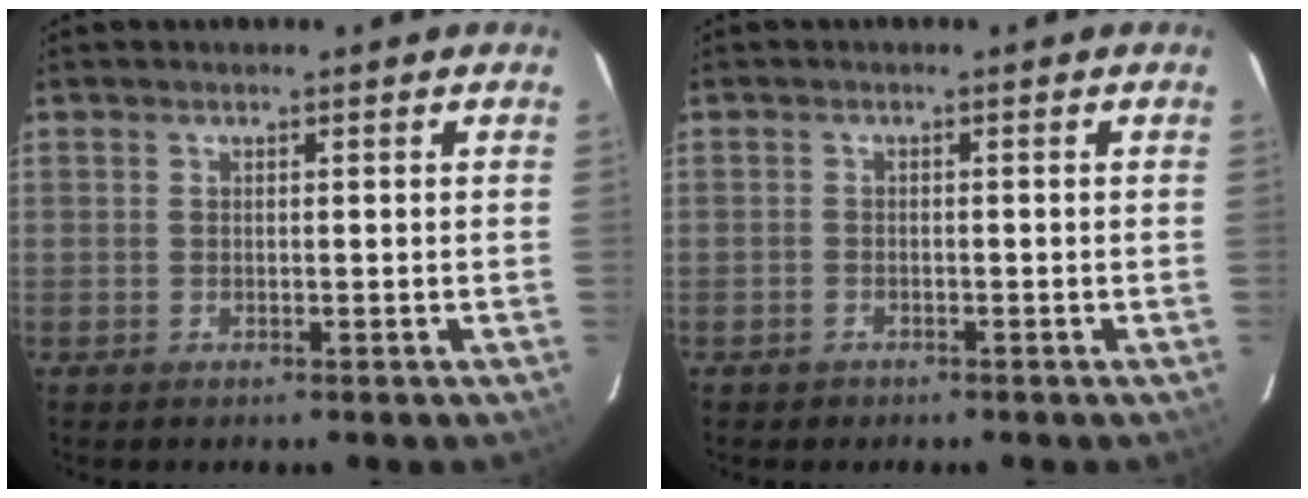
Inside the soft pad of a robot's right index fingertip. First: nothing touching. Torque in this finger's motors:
{"motor_torque": [0.02, -0.02, -0.01, 0.00]}